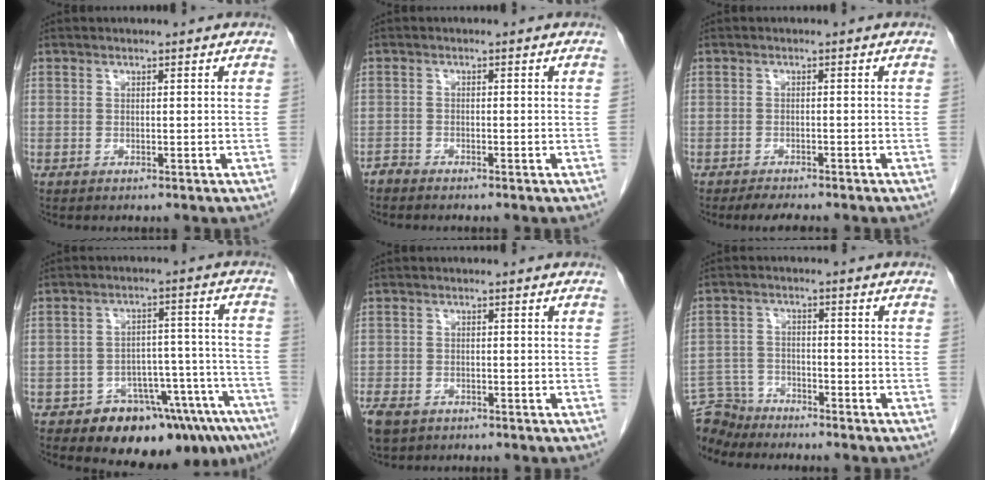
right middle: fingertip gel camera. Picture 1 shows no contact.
{"total": 1.2, "force": [-1.2, 0.2, -0.1], "torque": [0.003, -0.001, -0.024]}
{"total": 2.6, "force": [-2.3, 0.3, 1.1], "torque": [-0.024, -0.009, -0.036]}
{"total": 14.5, "force": [-10.7, 5.2, 8.3], "torque": [-0.046, 0.053, -0.144]}
{"total": 6.6, "force": [-4.4, 4.0, 2.8], "torque": [-0.062, -0.008, -0.069]}
{"total": 7.3, "force": [-6.9, 2.2, -0.3], "torque": [0.003, 0.003, -0.131]}